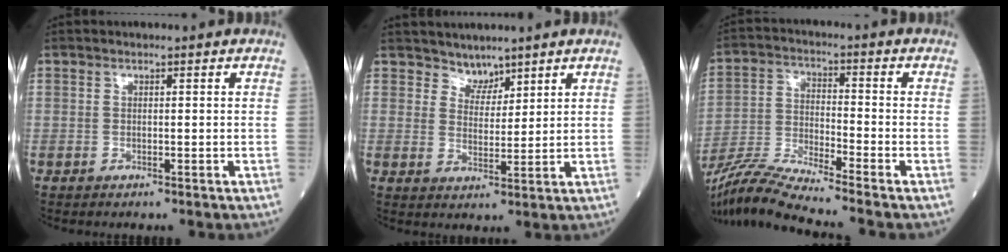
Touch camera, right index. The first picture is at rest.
{"total": 3.0, "force": [2.8, 1.2, 0.0], "torque": [0.005, 0.000, 0.049]}
{"total": 11.2, "force": [-10.2, -2.2, 4.1], "torque": [-0.081, -0.017, -0.194]}